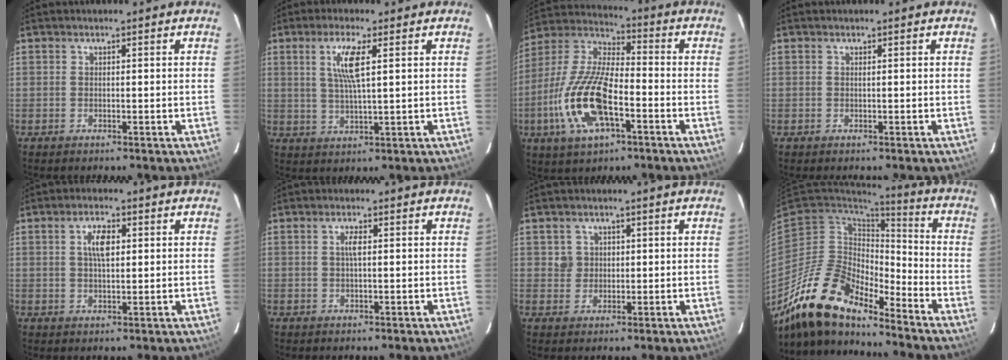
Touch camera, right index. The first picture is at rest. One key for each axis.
{"total": 6.3, "fx": 2.1, "fy": 0.6, "fz": 5.9, "tx": -0.115, "ty": -0.003, "tz": 0.041}
{"total": 17.3, "fx": -5.8, "fy": 6.8, "fz": 14.8, "tx": -0.318, "ty": -0.008, "tz": -0.114}
{"total": 0.0}
{"total": 4.5, "fx": 1.2, "fy": 1.9, "fz": 3.9, "tx": -0.070, "ty": 0.008, "tz": 0.023}
{"total": 1.8, "fx": 0.3, "fy": 0.3, "fz": 1.7, "tx": -0.033, "ty": 0.003, "tz": 0.004}
{"total": 3.0, "fx": 0.7, "fy": 2.9, "fz": 0.3, "tx": 0.005, "ty": 0.014, "tz": 0.011}
{"total": 16.3, "fx": -13.7, "fy": 4.4, "fz": 7.6, "tx": -0.143, "ty": -0.013, "tz": -0.265}